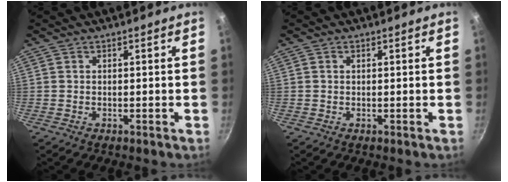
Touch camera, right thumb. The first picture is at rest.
{"total": 0.6, "force": [0.2, 0.5, 0.4], "torque": [-0.007, 0.003, 0.003]}